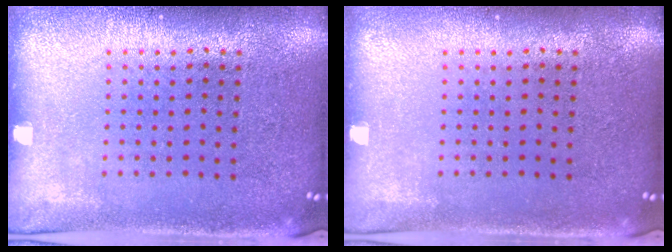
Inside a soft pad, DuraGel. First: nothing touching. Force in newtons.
{"total": 0.0}